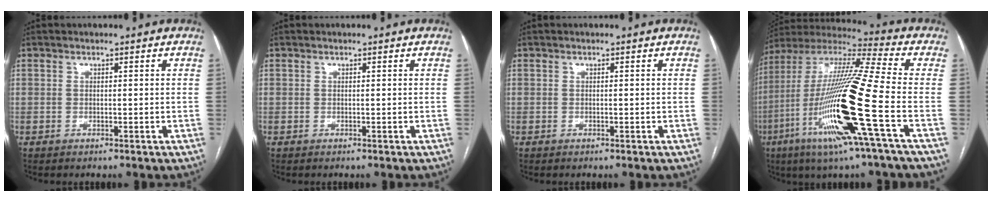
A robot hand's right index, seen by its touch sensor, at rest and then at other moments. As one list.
[{"total": 0.0}, {"total": 0.0}, {"total": 22.8, "force": [-7.2, -0.2, 21.6], "torque": [-0.445, -0.028, -0.144]}]